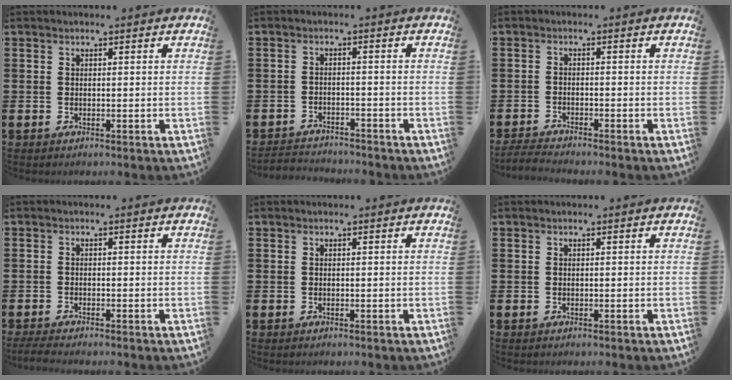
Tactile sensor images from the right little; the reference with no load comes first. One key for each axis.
{"total": 2.3, "fx": -2.3, "fy": 0.2, "fz": -0.2, "tx": -0.002, "ty": 0.002, "tz": -0.051}
{"total": 1.9, "fx": -1.8, "fy": -0.1, "fz": 0.4, "tx": -0.008, "ty": 0.004, "tz": -0.037}
{"total": 1.2, "fx": -0.9, "fy": 0.1, "fz": 0.7, "tx": -0.013, "ty": -0.002, "tz": -0.017}
{"total": 0.0}
{"total": 0.0}